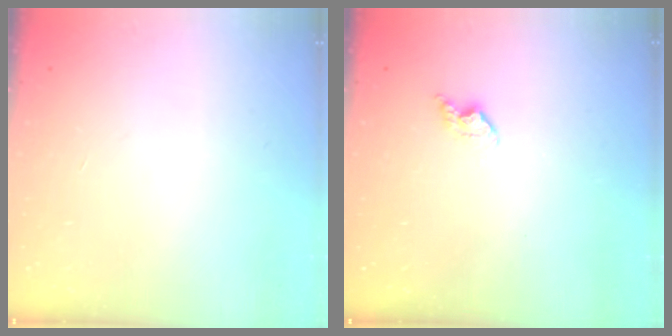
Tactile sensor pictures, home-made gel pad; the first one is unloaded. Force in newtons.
{"total": 4.9, "press": 4.8, "slide": 0.8}